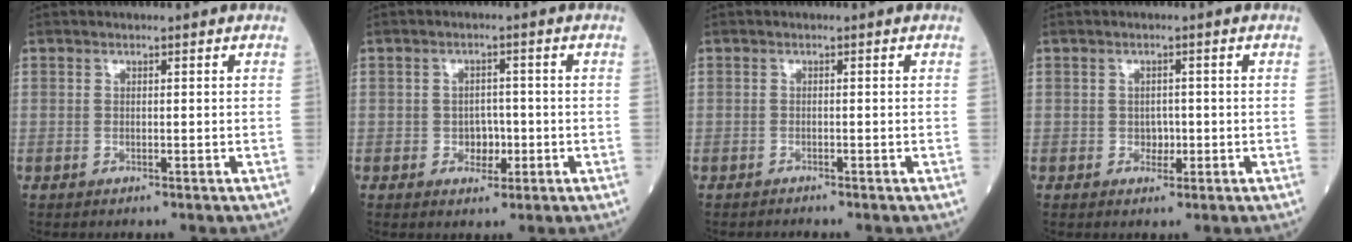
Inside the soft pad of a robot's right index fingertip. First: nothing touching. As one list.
[{"total": 3.0, "force": [-0.8, 2.2, 1.9], "torque": [-0.021, 0.006, -0.010]}, {"total": 0.6, "force": [-0.5, -0.1, -0.1], "torque": [-0.004, -0.004, -0.011]}, {"total": 1.7, "force": [-0.4, 1.3, 1.0], "torque": [-0.011, 0.004, -0.004]}]